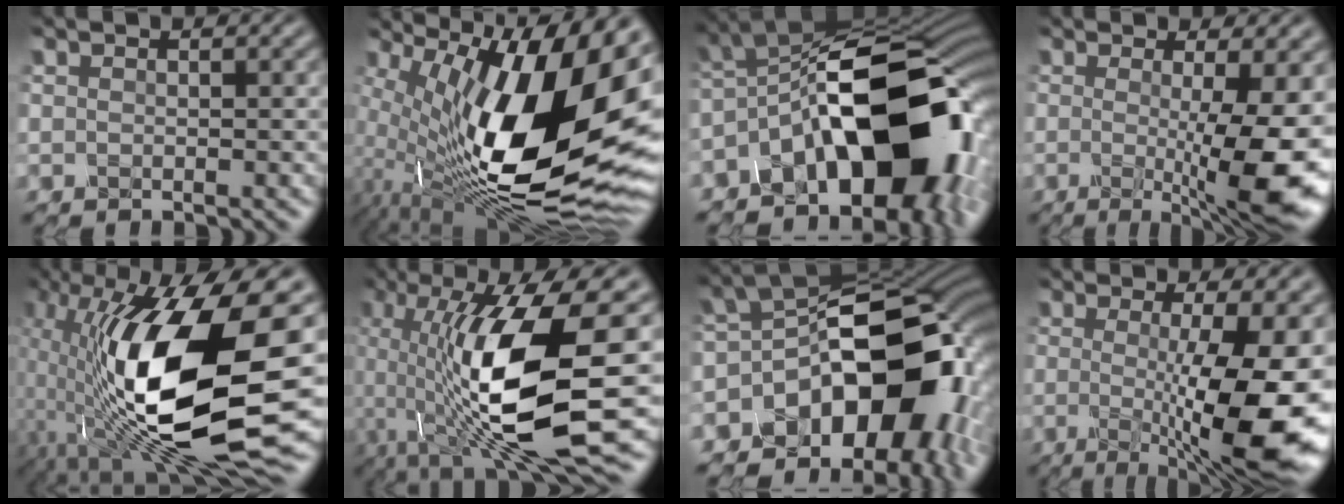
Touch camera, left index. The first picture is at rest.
{"total": 18.4, "force": [-0.1, 7.3, 16.9], "torque": [-0.287, -0.012, -0.010]}
{"total": 16.9, "force": [-5.9, 9.4, 12.7], "torque": [-0.152, -0.004, -0.104]}
{"total": 8.9, "force": [-0.9, 1.3, 8.7], "torque": [-0.125, -0.014, -0.014]}
{"total": 16.5, "force": [-2.6, 5.6, 15.3], "torque": [-0.278, -0.004, -0.057]}
{"total": 13.8, "force": [-2.9, 3.2, 13.1], "torque": [-0.239, -0.016, -0.051]}
{"total": 16.1, "force": [-5.8, 10.3, 11.0], "torque": [-0.115, -0.010, -0.101]}
{"total": 11.5, "force": [-1.4, 2.1, 11.2], "torque": [-0.154, -0.018, -0.021]}